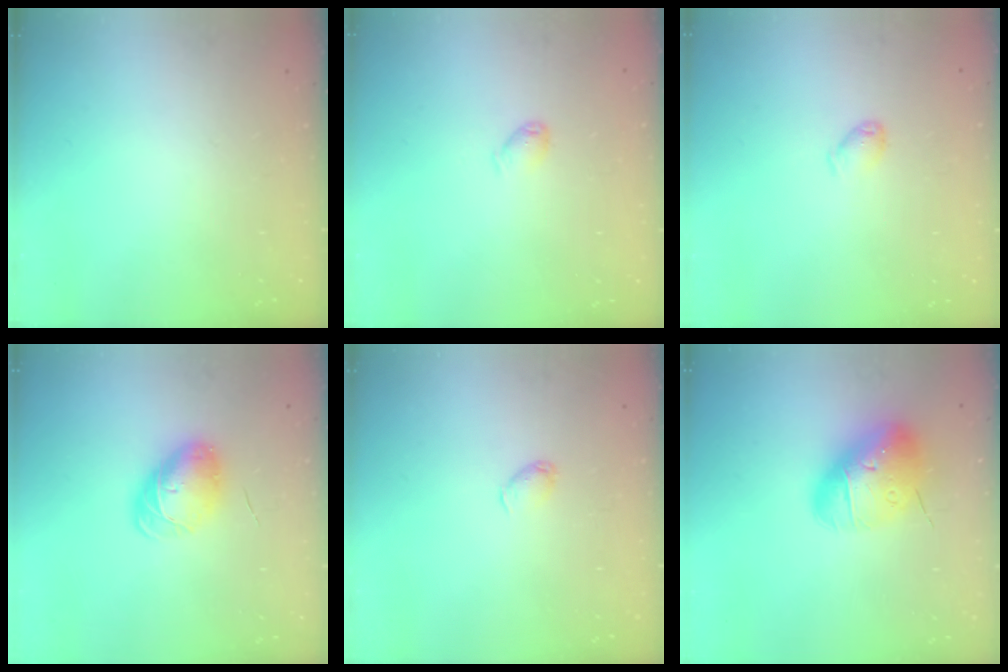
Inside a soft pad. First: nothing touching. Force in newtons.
{"total": 3.1, "press": 3.1, "slide": 0.4}
{"total": 3.6, "press": 3.5, "slide": 0.6}
{"total": 9.1, "press": 8.9, "slide": 1.9}
{"total": 2.9, "press": 2.8, "slide": 0.6}
{"total": 17.2, "press": 17.0, "slide": 2.8}